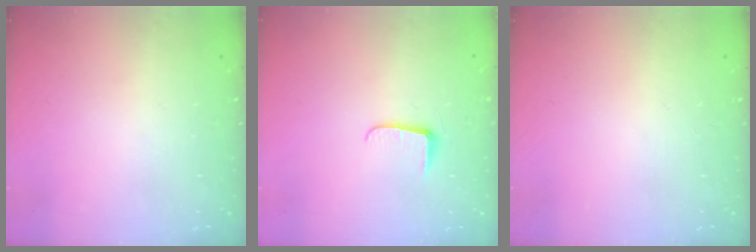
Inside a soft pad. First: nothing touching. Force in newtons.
{"total": 5.8, "press": 5.8, "slide": 0.9}
{"total": 0.0}